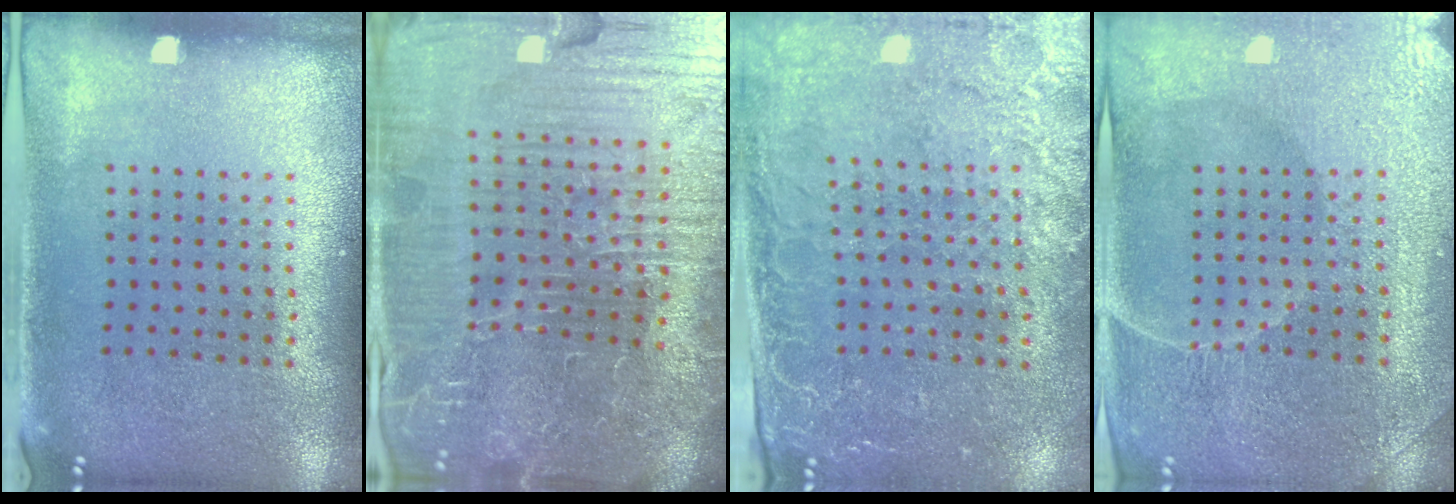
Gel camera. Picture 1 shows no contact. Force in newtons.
{"total": 6.9, "press": 6.3, "slide": 2.8}
{"total": 3.2, "press": 2.9, "slide": 1.2}
{"total": 4.1, "press": 3.9, "slide": 1.1}